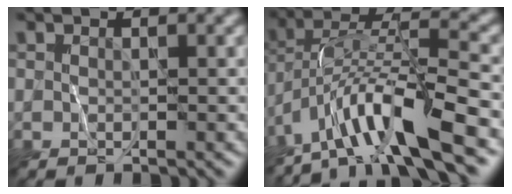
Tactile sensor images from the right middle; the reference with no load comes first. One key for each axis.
{"total": 10.1, "fx": -6.3, "fy": 2.2, "fz": 7.5, "tx": -0.130, "ty": 0.015, "tz": -0.120}